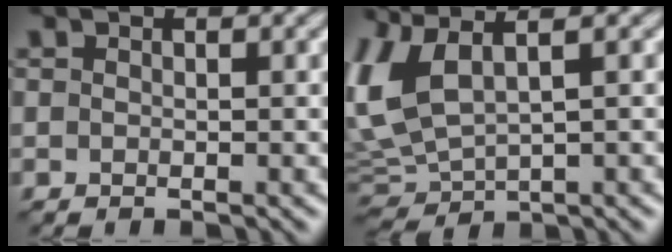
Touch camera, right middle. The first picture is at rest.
{"total": 6.1, "force": [1.2, 2.9, 5.2], "torque": [-0.139, 0.014, 0.027]}